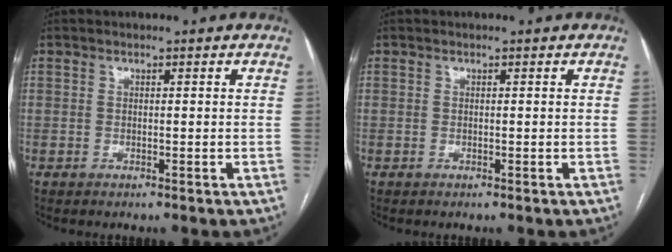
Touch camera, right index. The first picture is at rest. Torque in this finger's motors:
{"motor_torque": [0.07, -0.10, 0.03, 0.01]}